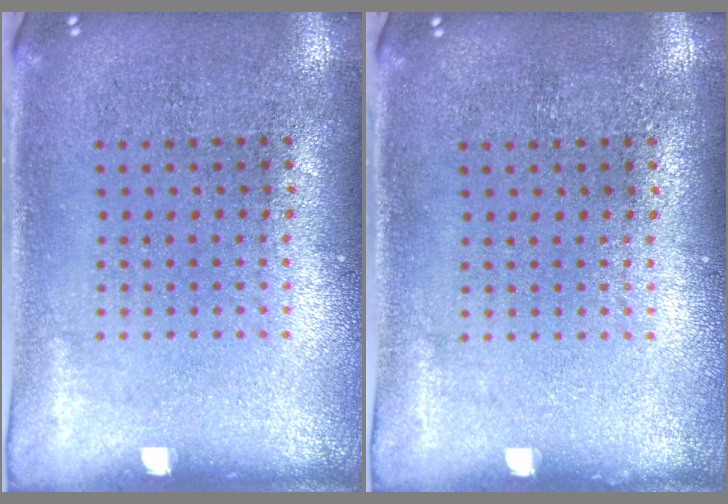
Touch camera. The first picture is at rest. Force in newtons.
{"total": 0.0}